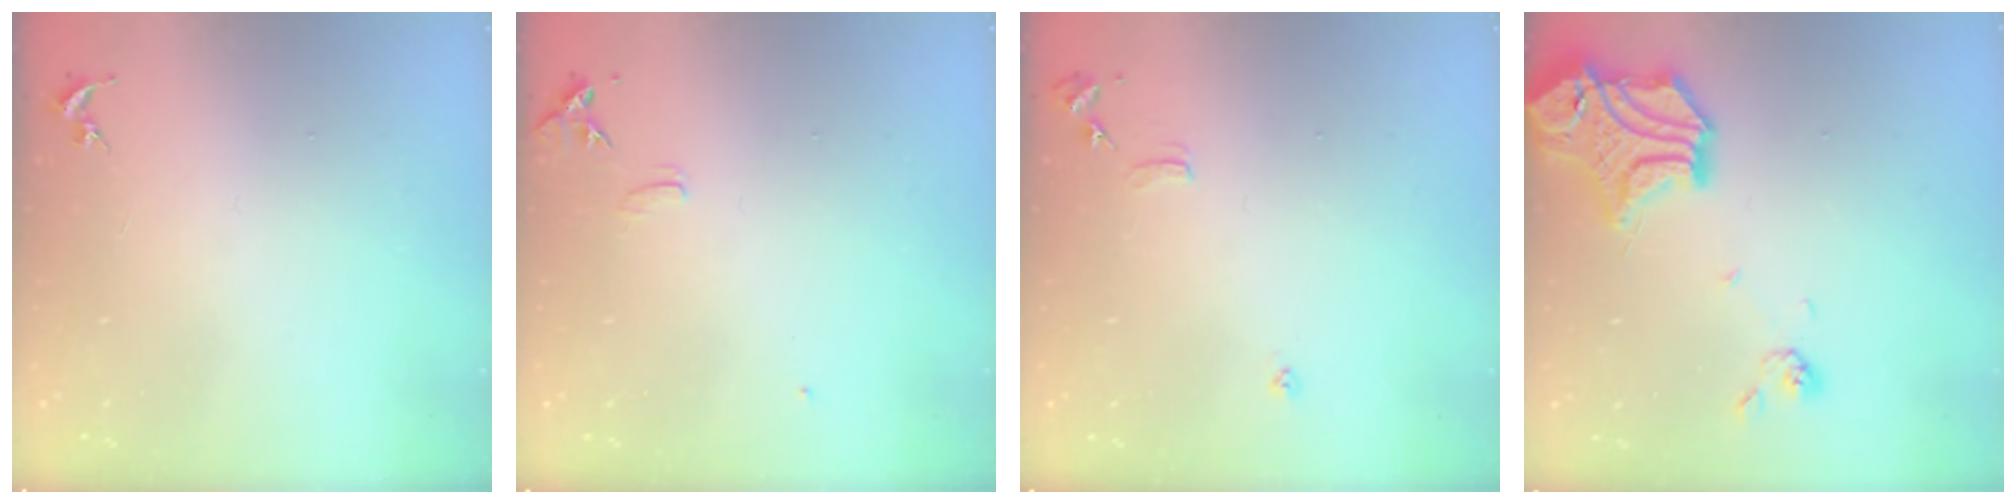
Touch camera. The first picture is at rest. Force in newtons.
{"total": 6.3, "press": 6.2, "slide": 0.7}
{"total": 7.4, "press": 7.4, "slide": 0.7}
{"total": 18.4, "press": 18.3, "slide": 2.2}